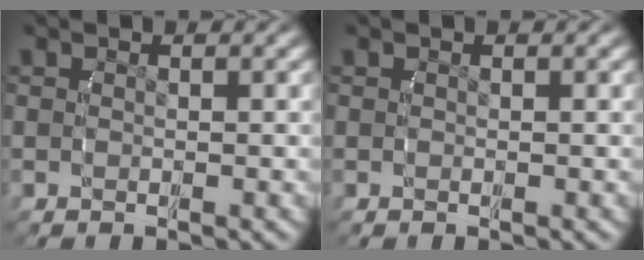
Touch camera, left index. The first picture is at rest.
{"total": 0.0}